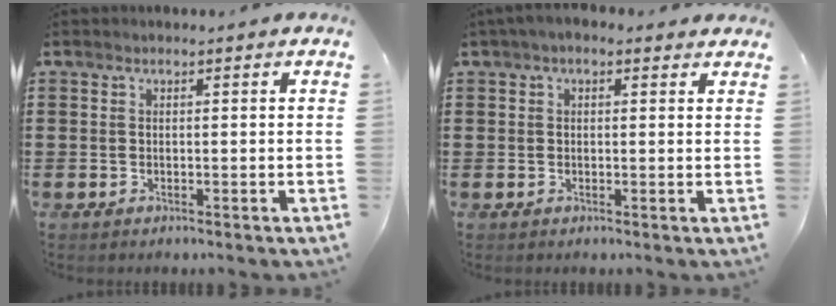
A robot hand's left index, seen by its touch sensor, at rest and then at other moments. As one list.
[{"total": 1.8, "force": [0.8, 1.1, 1.1], "torque": [-0.026, 0.008, 0.014]}]